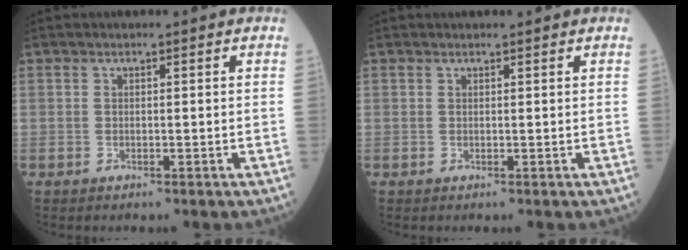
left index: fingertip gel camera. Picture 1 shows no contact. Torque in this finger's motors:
{"motor_torque": [0.05, -0.34, -0.13, 0.01]}